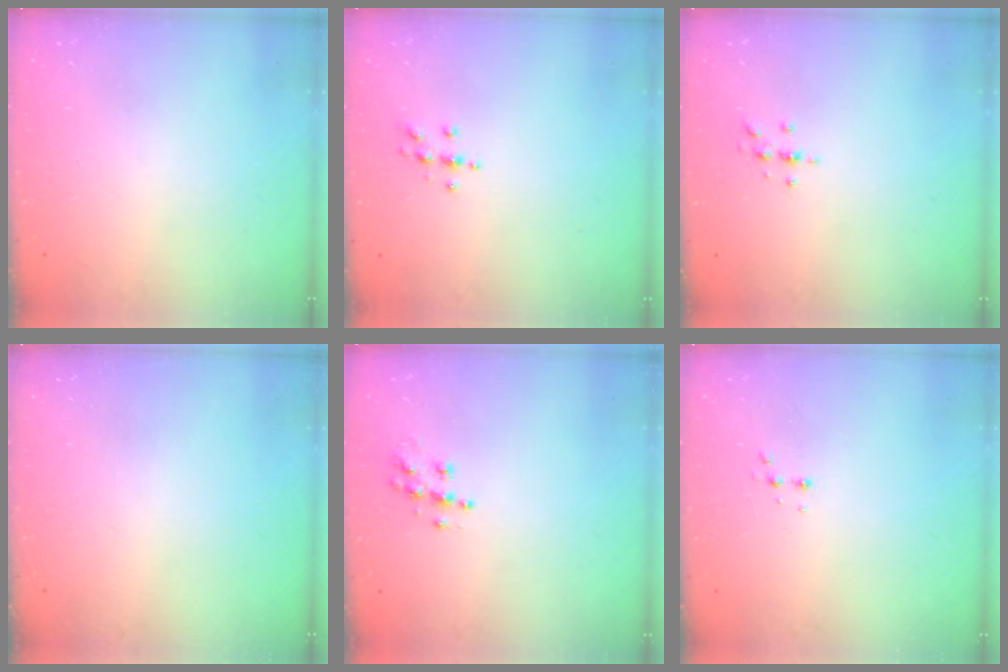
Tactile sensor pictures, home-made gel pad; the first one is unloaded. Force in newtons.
{"total": 6.2, "press": 6.1, "slide": 0.8}
{"total": 2.8, "press": 2.7, "slide": 0.3}
{"total": 0.0}
{"total": 7.0, "press": 7.0, "slide": 0.3}
{"total": 2.9, "press": 2.8, "slide": 1.0}